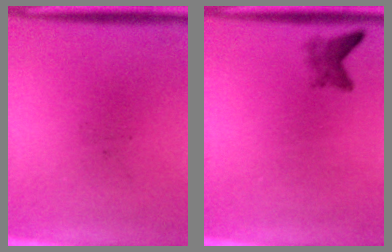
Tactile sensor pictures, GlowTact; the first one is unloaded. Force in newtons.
{"total": 1.7}